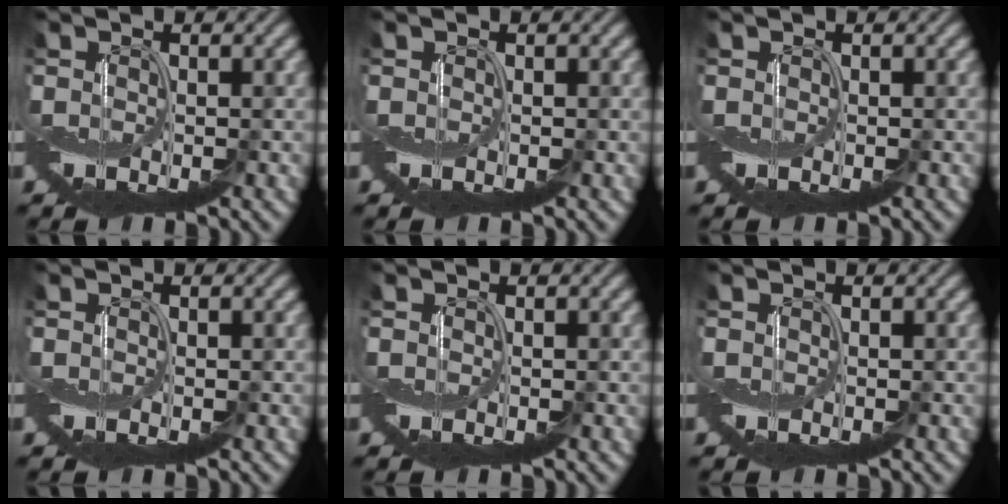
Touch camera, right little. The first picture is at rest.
{"total": 0.0}
{"total": 0.0}
{"total": 0.0}
{"total": 0.0}
{"total": 0.0}